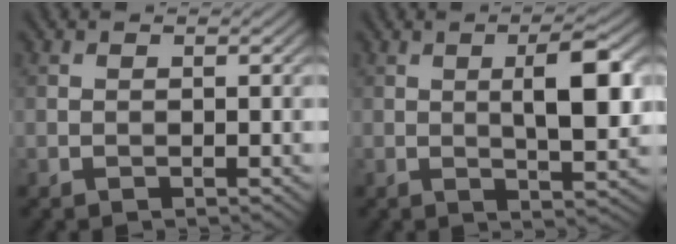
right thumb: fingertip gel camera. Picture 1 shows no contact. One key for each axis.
{"total": 7.0, "fx": 0.9, "fy": 2.0, "fz": 6.7, "tx": -0.106, "ty": 0.004, "tz": 0.014}